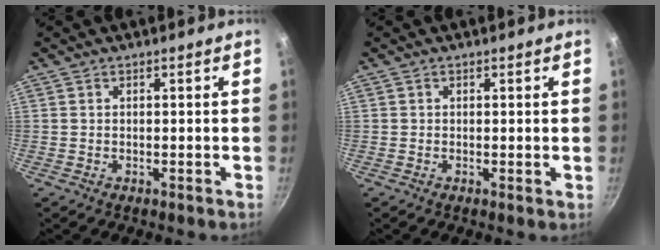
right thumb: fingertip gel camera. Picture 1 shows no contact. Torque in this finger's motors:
{"motor_torque": [0.36, 0.12, 0.24, 0.23, -0.04]}